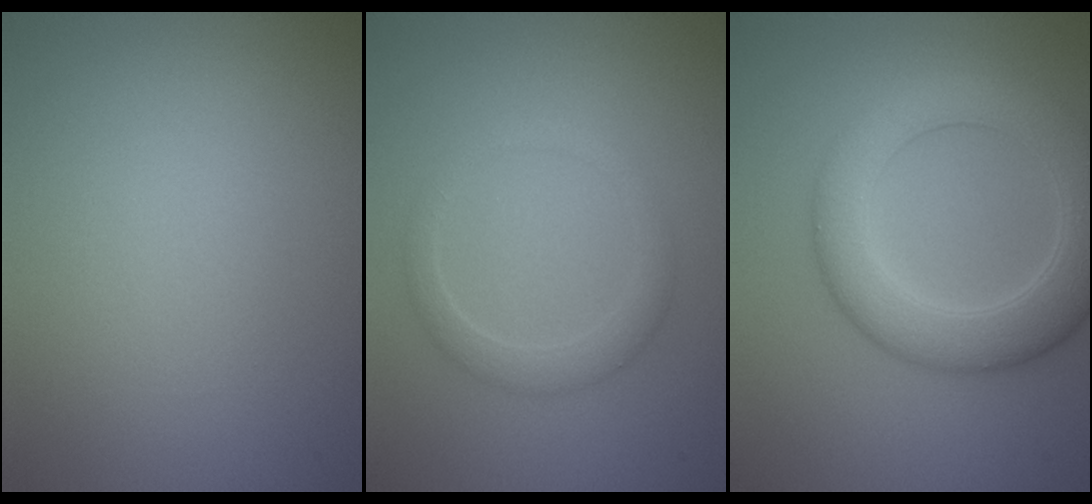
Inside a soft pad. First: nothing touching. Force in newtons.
{"total": 2.0, "press": 2.0, "slide": 0.1}
{"total": 6.4, "press": 6.4, "slide": 0.0}